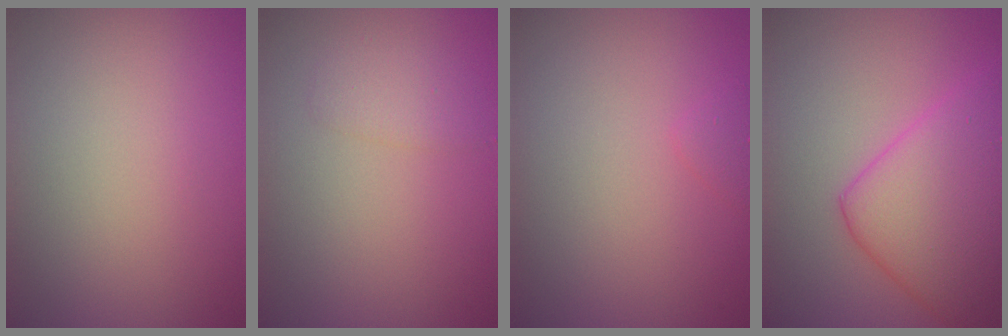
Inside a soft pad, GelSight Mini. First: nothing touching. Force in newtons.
{"total": 1.4, "press": 1.4, "slide": 0.1}
{"total": 0.9, "press": 0.9, "slide": 0.0}
{"total": 8.2, "press": 8.2, "slide": 0.3}